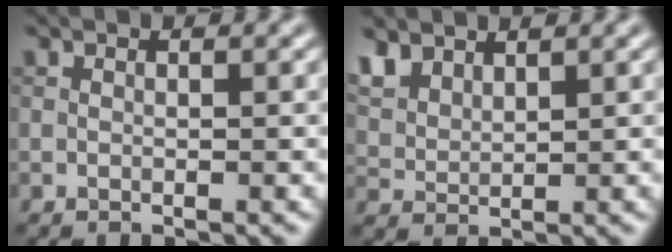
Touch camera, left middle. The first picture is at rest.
{"total": 3.7, "force": [2.8, 1.9, 1.7], "torque": [-0.048, 0.006, 0.061]}